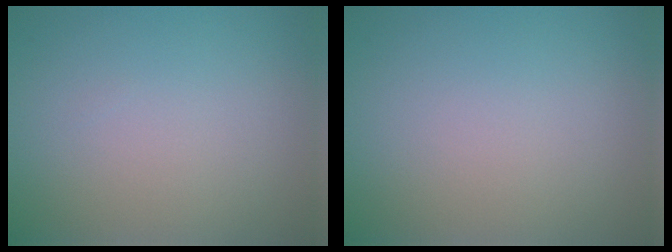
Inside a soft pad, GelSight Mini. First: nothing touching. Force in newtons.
{"total": 0.0}